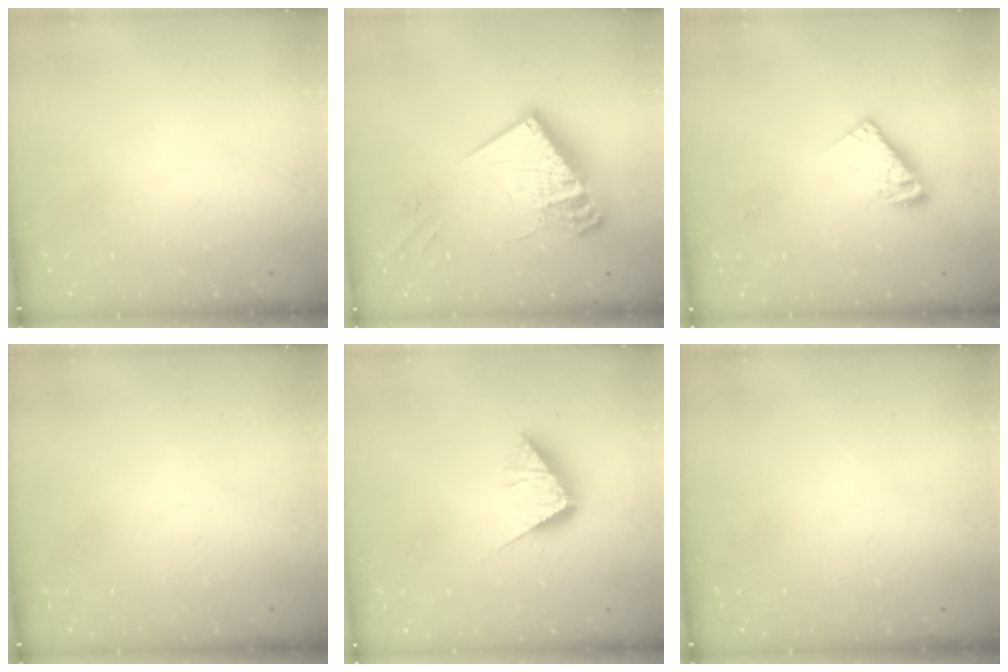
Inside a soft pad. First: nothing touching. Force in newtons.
{"total": 21.0, "press": 20.9, "slide": 2.0}
{"total": 7.7, "press": 7.7, "slide": 0.7}
{"total": 0.0}
{"total": 8.5, "press": 8.5, "slide": 0.2}
{"total": 0.0}